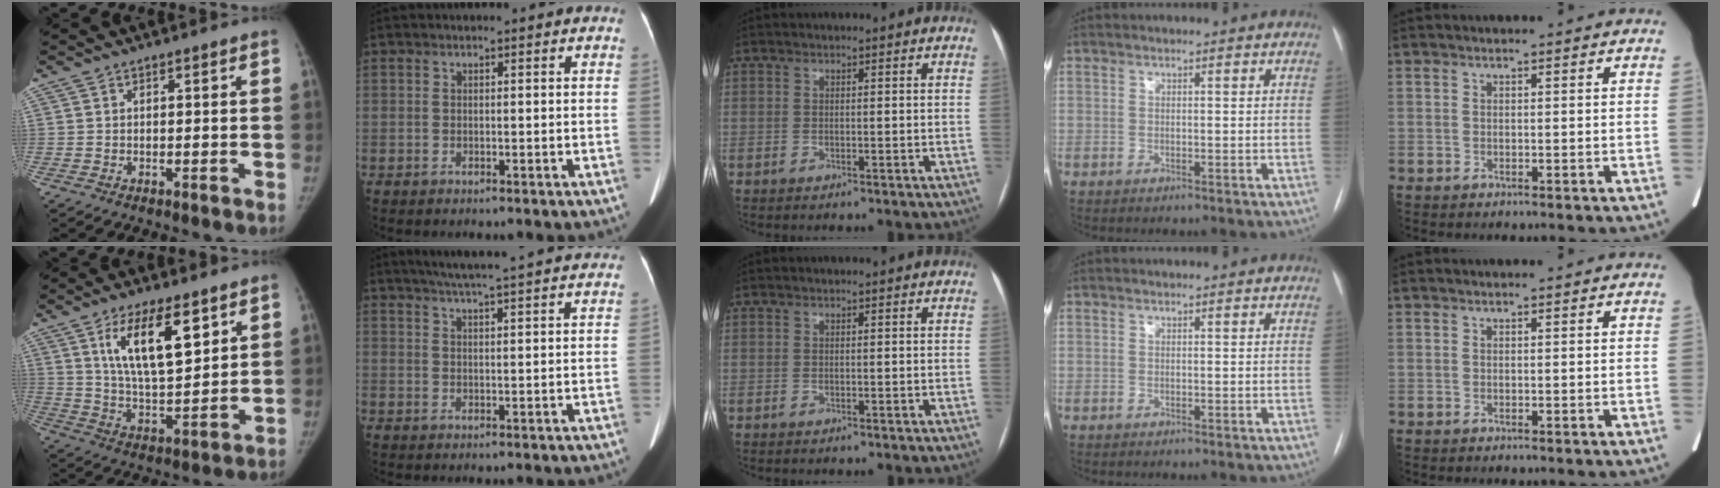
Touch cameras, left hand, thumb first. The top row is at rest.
{"thumb": {"total": 14.1, "force": [6.7, 5.3, 11.2], "torque": [-0.169, -0.037, 0.126]}, "index": {"total": 18.5, "force": [16.6, 0.4, 8.0], "torque": [-0.125, 0.012, 0.210]}}